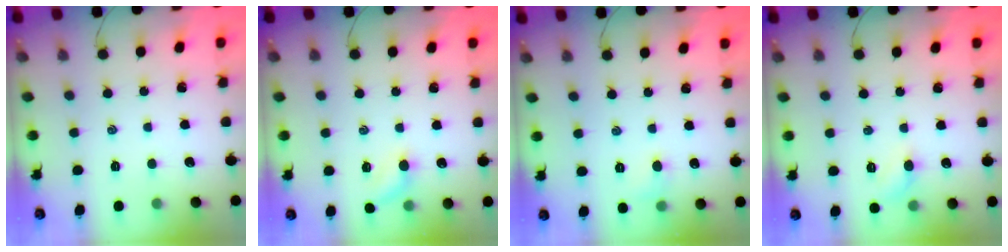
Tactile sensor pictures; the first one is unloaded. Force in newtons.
{"total": 6.8, "press": 6.6, "slide": 1.5}
{"total": 4.8, "press": 4.6, "slide": 1.3}
{"total": 4.9, "press": 4.7, "slide": 1.1}